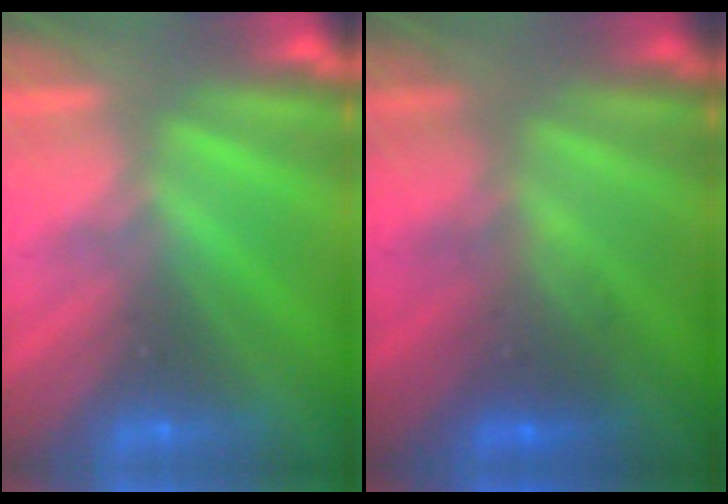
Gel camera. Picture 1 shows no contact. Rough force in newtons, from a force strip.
{"total": 2.2}